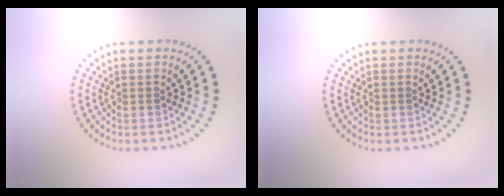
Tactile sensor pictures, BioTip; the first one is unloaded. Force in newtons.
{"total": 0.0}